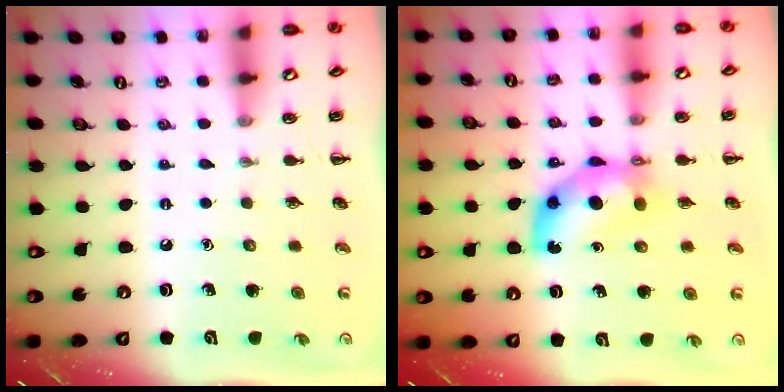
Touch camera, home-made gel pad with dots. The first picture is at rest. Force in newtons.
{"total": 7.8, "press": 7.6, "slide": 1.7}